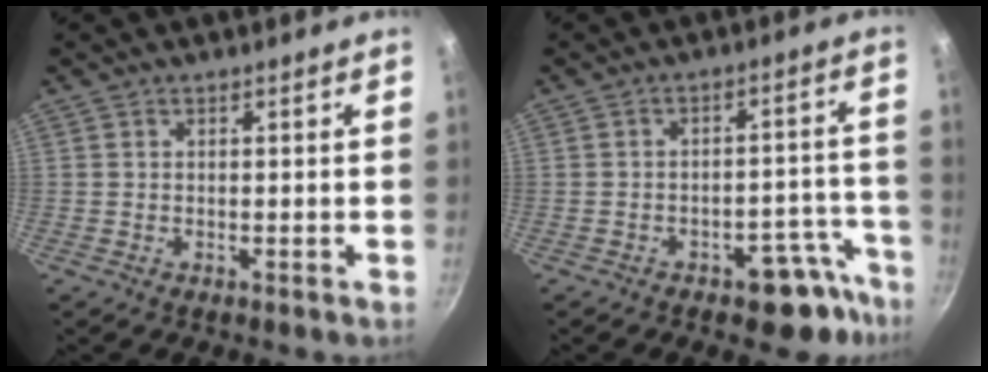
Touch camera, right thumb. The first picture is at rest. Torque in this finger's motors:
{"motor_torque": [2.63, 2.37, 0.45, -0.84, 0.03]}